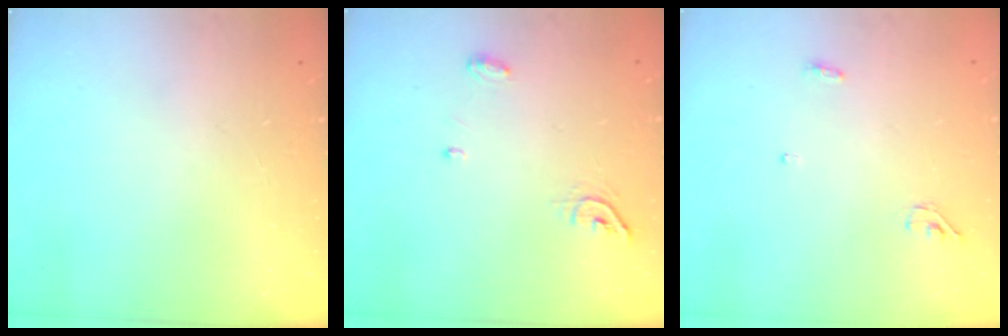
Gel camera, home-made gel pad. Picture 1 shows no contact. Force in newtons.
{"total": 5.2, "press": 5.2, "slide": 0.1}
{"total": 3.4, "press": 3.3, "slide": 1.0}